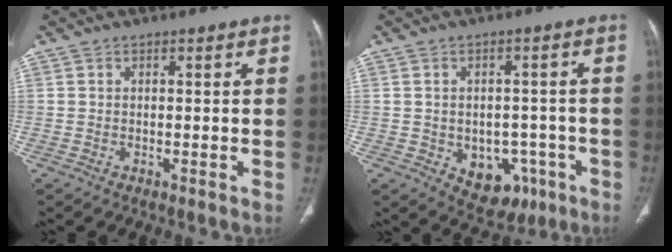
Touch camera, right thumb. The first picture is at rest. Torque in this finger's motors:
{"motor_torque": [0.01, 0.42, 0.29, 0.47, 0.15]}